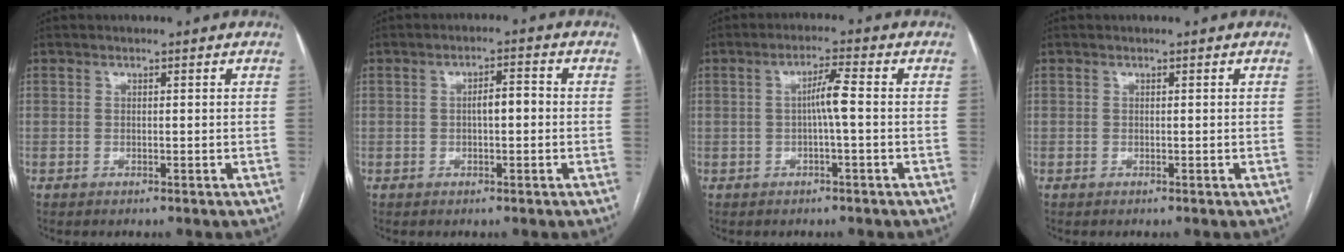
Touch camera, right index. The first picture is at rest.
{"total": 3.1, "force": [-0.2, 0.9, 3.0], "torque": [-0.047, 0.010, -0.003]}
{"total": 3.5, "force": [-0.2, -0.3, 3.5], "torque": [-0.064, 0.008, 0.000]}
{"total": 0.0}